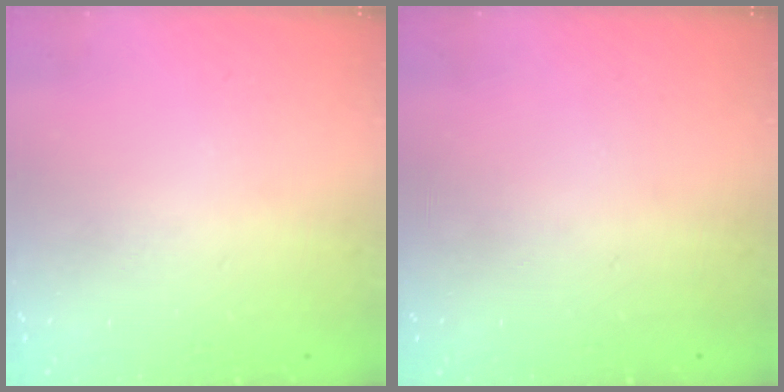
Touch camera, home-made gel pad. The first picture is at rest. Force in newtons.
{"total": 0.0}